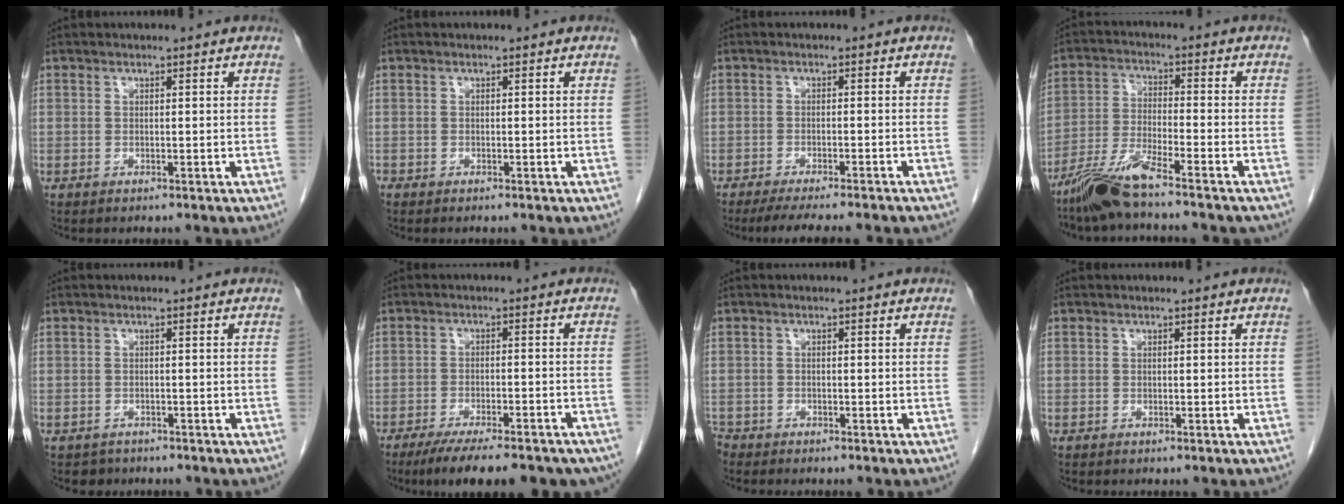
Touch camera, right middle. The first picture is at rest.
{"total": 0.0}
{"total": 10.9, "force": [-9.5, 0.6, 5.4], "torque": [-0.060, -0.017, -0.128]}
{"total": 8.6, "force": [-7.0, 0.2, 5.0], "torque": [-0.107, -0.023, -0.135]}
{"total": 1.9, "force": [-1.5, 1.1, -0.2], "torque": [-0.006, 0.002, -0.024]}
{"total": 16.6, "force": [-13.6, 3.4, 8.9], "torque": [-0.098, -0.011, -0.181]}
{"total": 1.7, "force": [-1.6, 0.6, 0.1], "torque": [-0.002, -0.002, -0.029]}
{"total": 0.0}